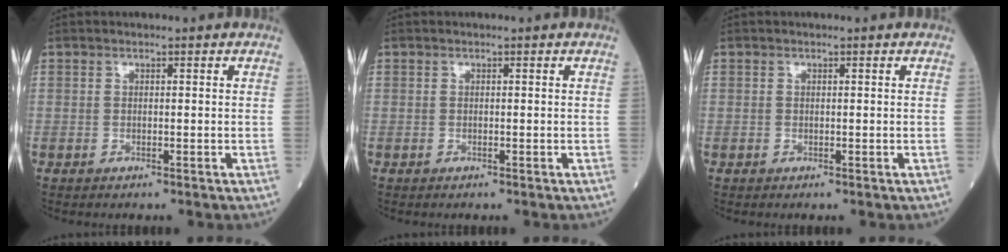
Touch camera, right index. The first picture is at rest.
{"total": 0.0}
{"total": 0.0}